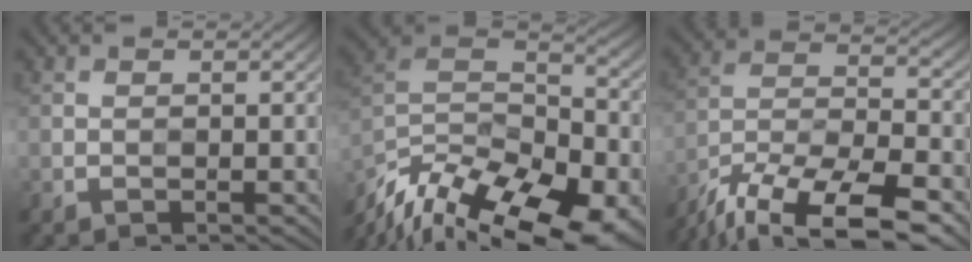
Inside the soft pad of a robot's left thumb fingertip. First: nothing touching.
{"total": 19.5, "force": [-14.8, 8.0, 10.0], "torque": [-0.203, -0.036, -0.226]}
{"total": 17.0, "force": [-12.7, 5.8, 9.6], "torque": [-0.204, -0.039, -0.205]}